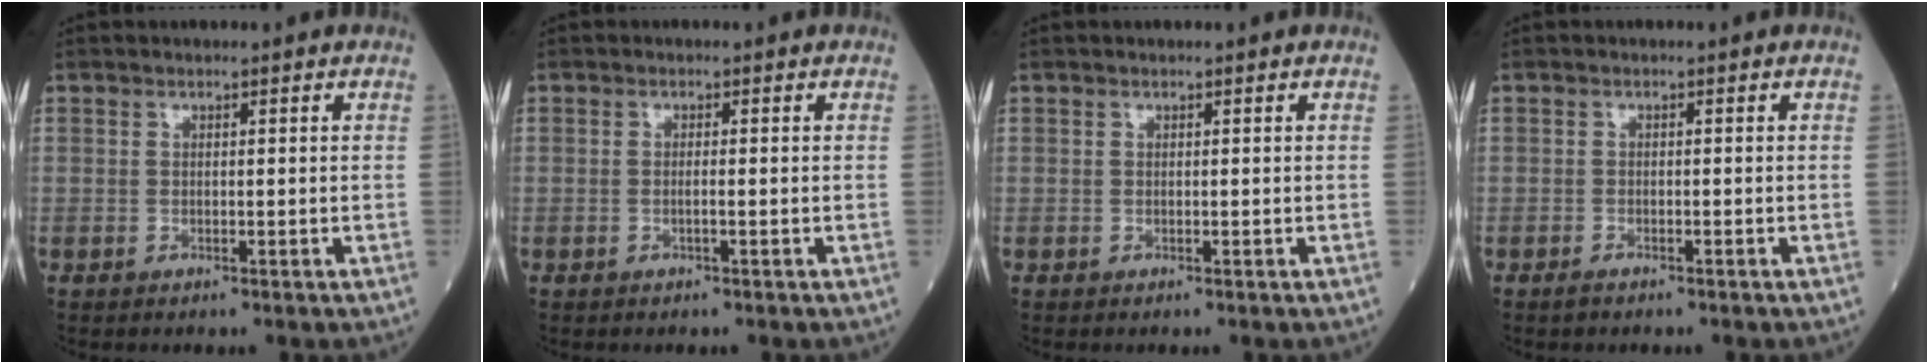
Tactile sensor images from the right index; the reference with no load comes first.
{"total": 0.8, "force": [-0.3, -0.1, 0.7], "torque": [-0.017, 0.000, -0.006]}
{"total": 0.0}
{"total": 1.0, "force": [-0.9, 0.4, 0.4], "torque": [-0.014, -0.001, -0.013]}